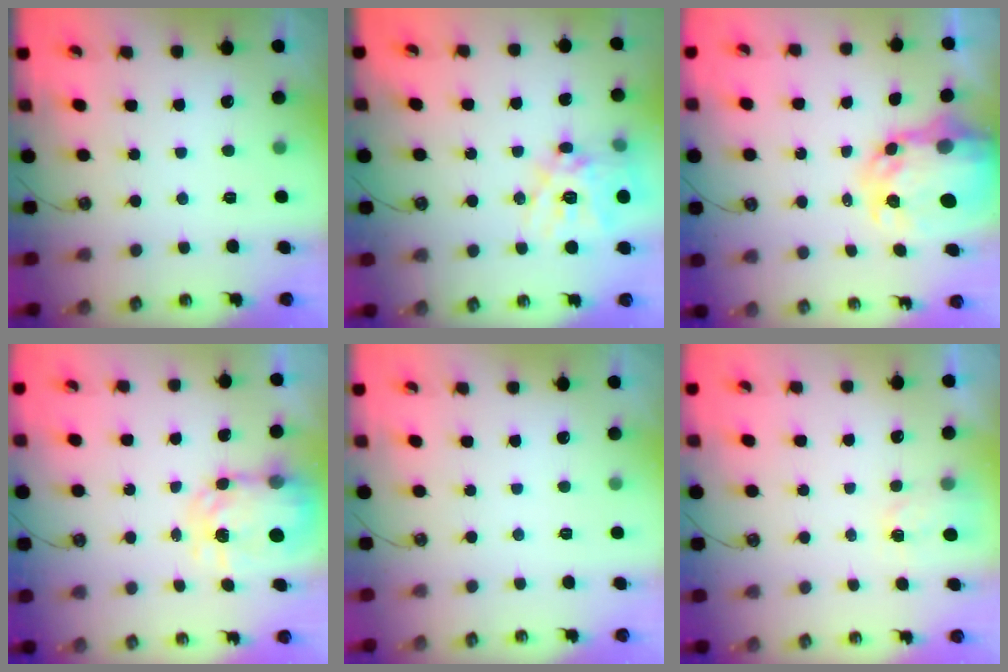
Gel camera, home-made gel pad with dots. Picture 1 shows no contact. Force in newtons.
{"total": 17.9, "press": 17.7, "slide": 2.2}
{"total": 9.7, "press": 9.6, "slide": 0.9}
{"total": 6.2, "press": 6.1, "slide": 0.5}
{"total": 0.0}
{"total": 2.0, "press": 2.0, "slide": 0.4}